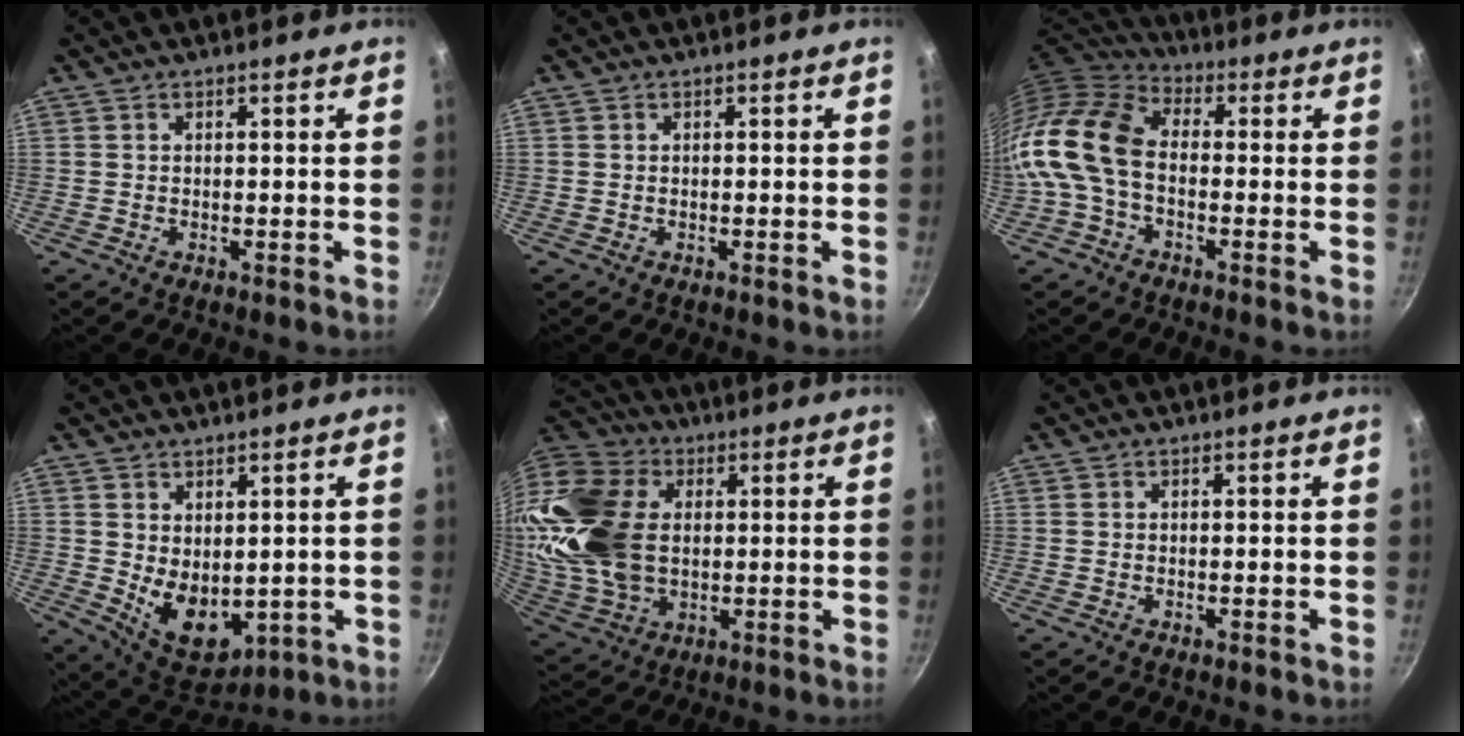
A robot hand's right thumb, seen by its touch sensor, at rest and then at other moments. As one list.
[{"total": 0.0}, {"total": 14.2, "force": [-2.6, 9.2, 10.4], "torque": [-0.198, 0.038, -0.075]}, {"total": 9.9, "force": [0.8, 6.7, 7.3], "torque": [-0.084, -0.028, 0.038]}, {"total": 24.6, "force": [3.0, 17.2, 17.3], "torque": [-0.357, 0.005, 0.063]}, {"total": 0.0}]